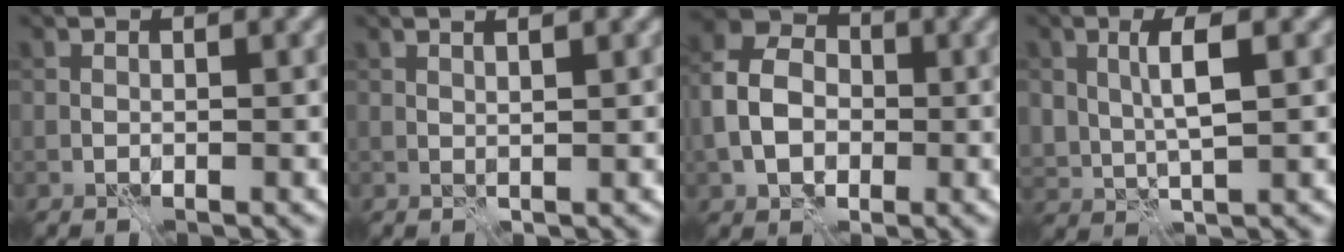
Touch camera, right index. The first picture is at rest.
{"total": 1.4, "force": [0.8, 0.3, 1.1], "torque": [-0.015, -0.002, 0.007]}
{"total": 6.3, "force": [-1.1, 4.9, 3.9], "torque": [-0.085, 0.008, -0.029]}
{"total": 3.6, "force": [1.0, 1.3, 3.2], "torque": [-0.067, 0.004, 0.021]}